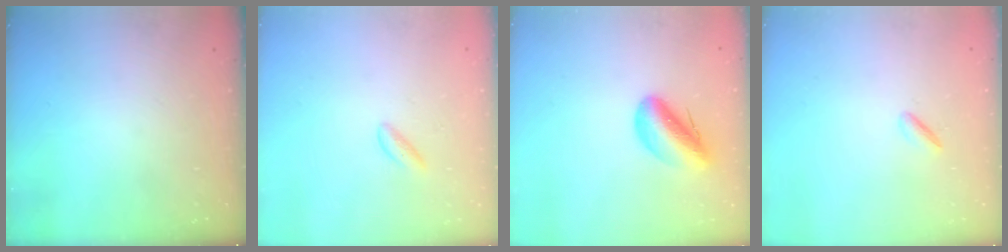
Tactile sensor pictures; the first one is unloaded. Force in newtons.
{"total": 2.4, "press": 2.3, "slide": 0.7}
{"total": 11.3, "press": 10.8, "slide": 3.3}
{"total": 2.0, "press": 1.9, "slide": 0.7}